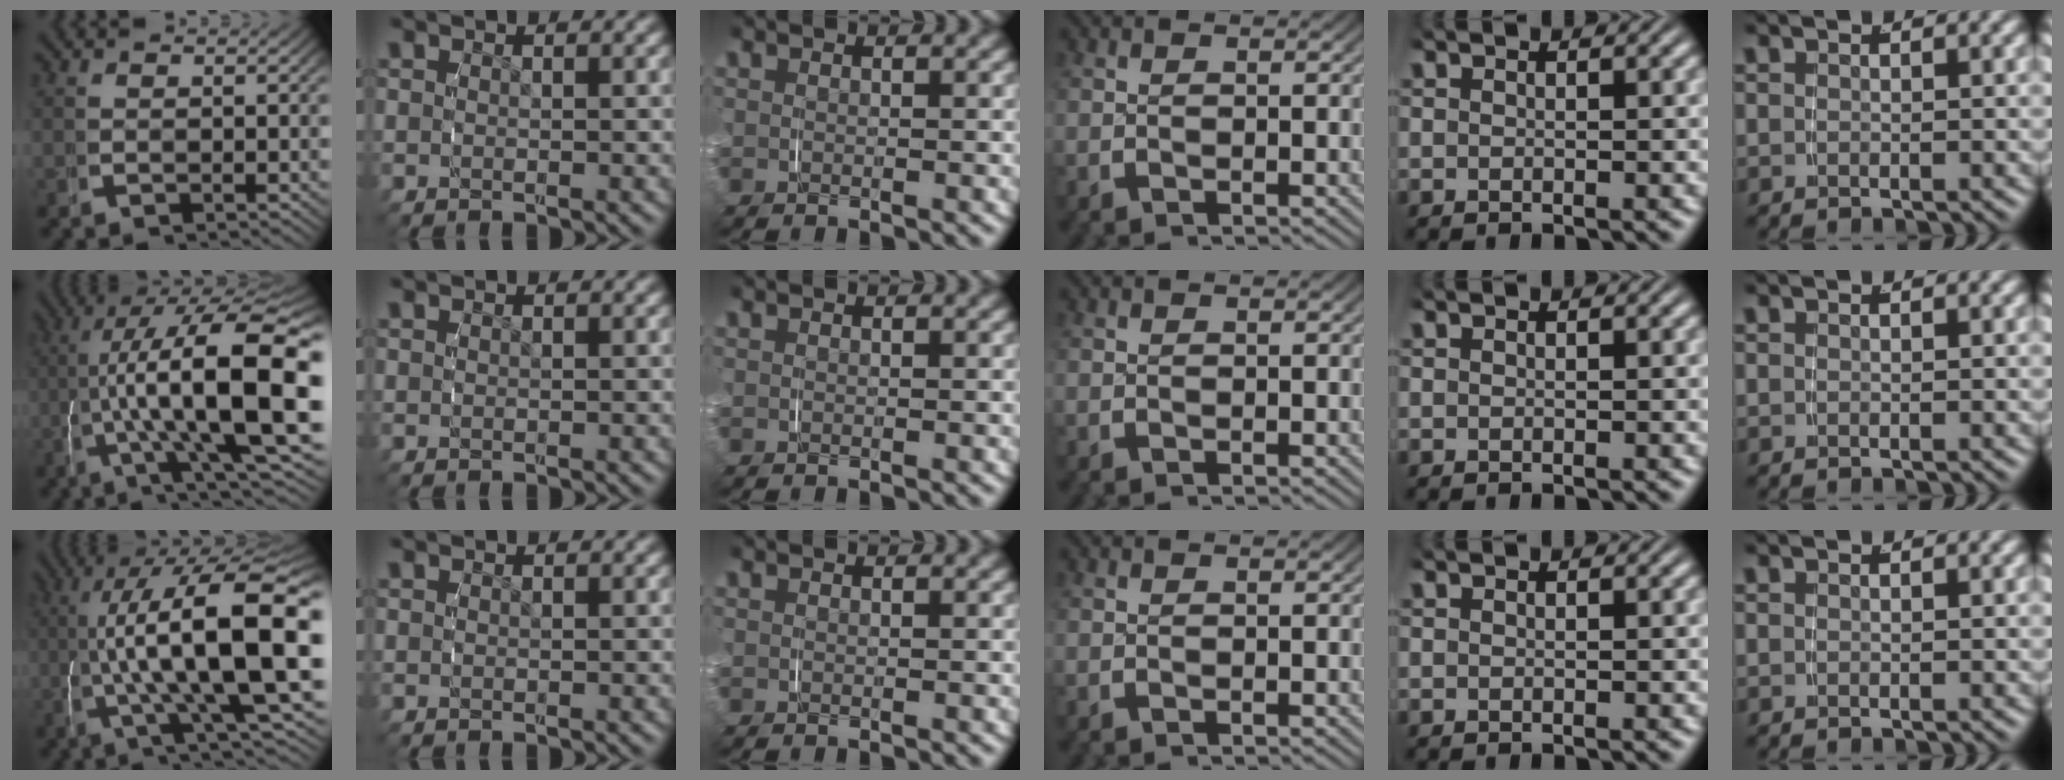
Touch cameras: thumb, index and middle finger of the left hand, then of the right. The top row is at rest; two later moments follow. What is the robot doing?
{"motion": "grasp_and_lifting", "object": "pencil case"}